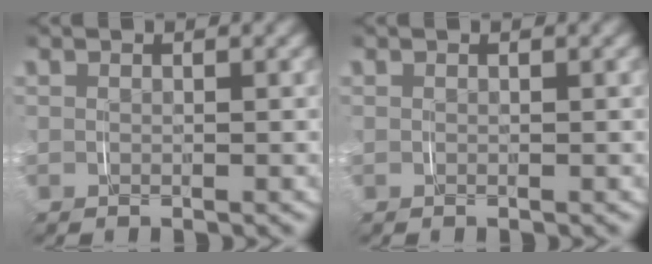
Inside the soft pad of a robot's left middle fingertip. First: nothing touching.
{"total": 0.0}